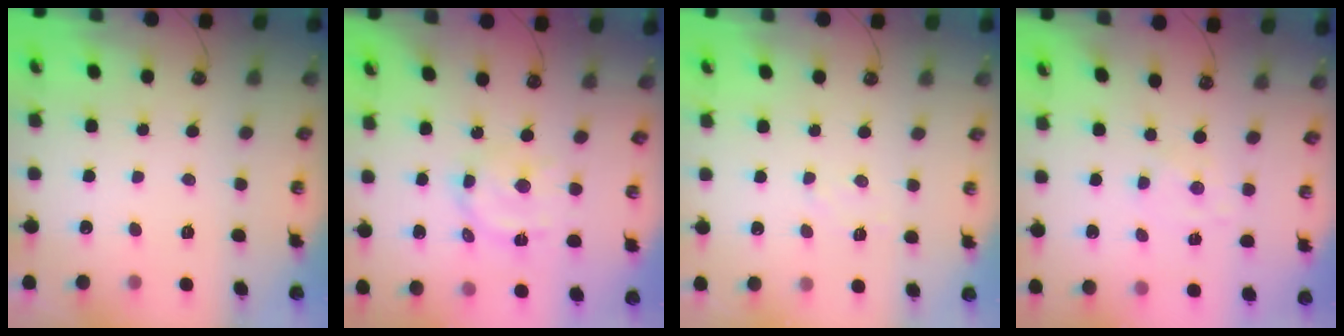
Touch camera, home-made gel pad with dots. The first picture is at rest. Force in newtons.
{"total": 12.0, "press": 12.0, "slide": 1.0}
{"total": 4.7, "press": 4.6, "slide": 0.7}
{"total": 0.7, "press": 0.7, "slide": 0.2}